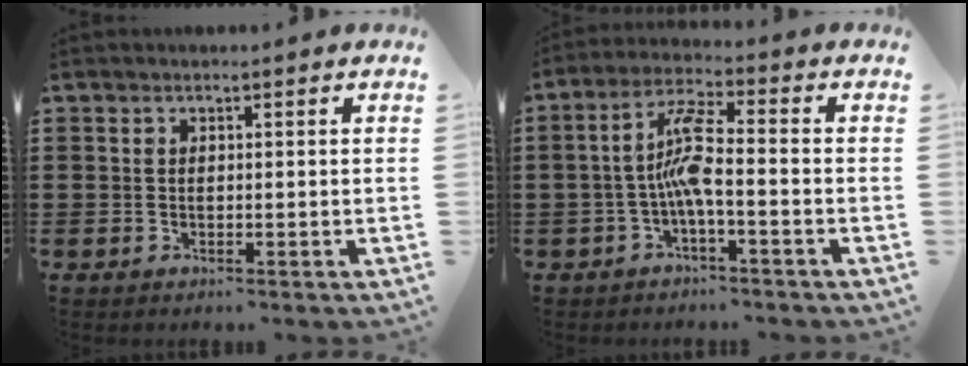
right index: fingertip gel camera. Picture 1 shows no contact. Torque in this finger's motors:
{"motor_torque": [1.32, -0.45, 0.30, 0.21]}